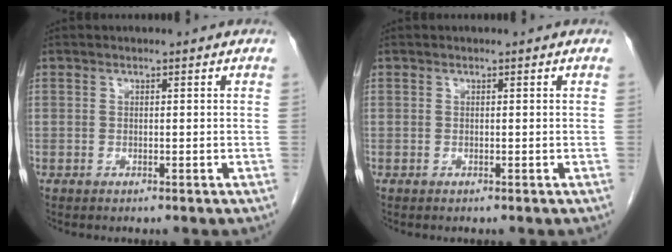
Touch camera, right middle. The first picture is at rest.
{"total": 0.0}